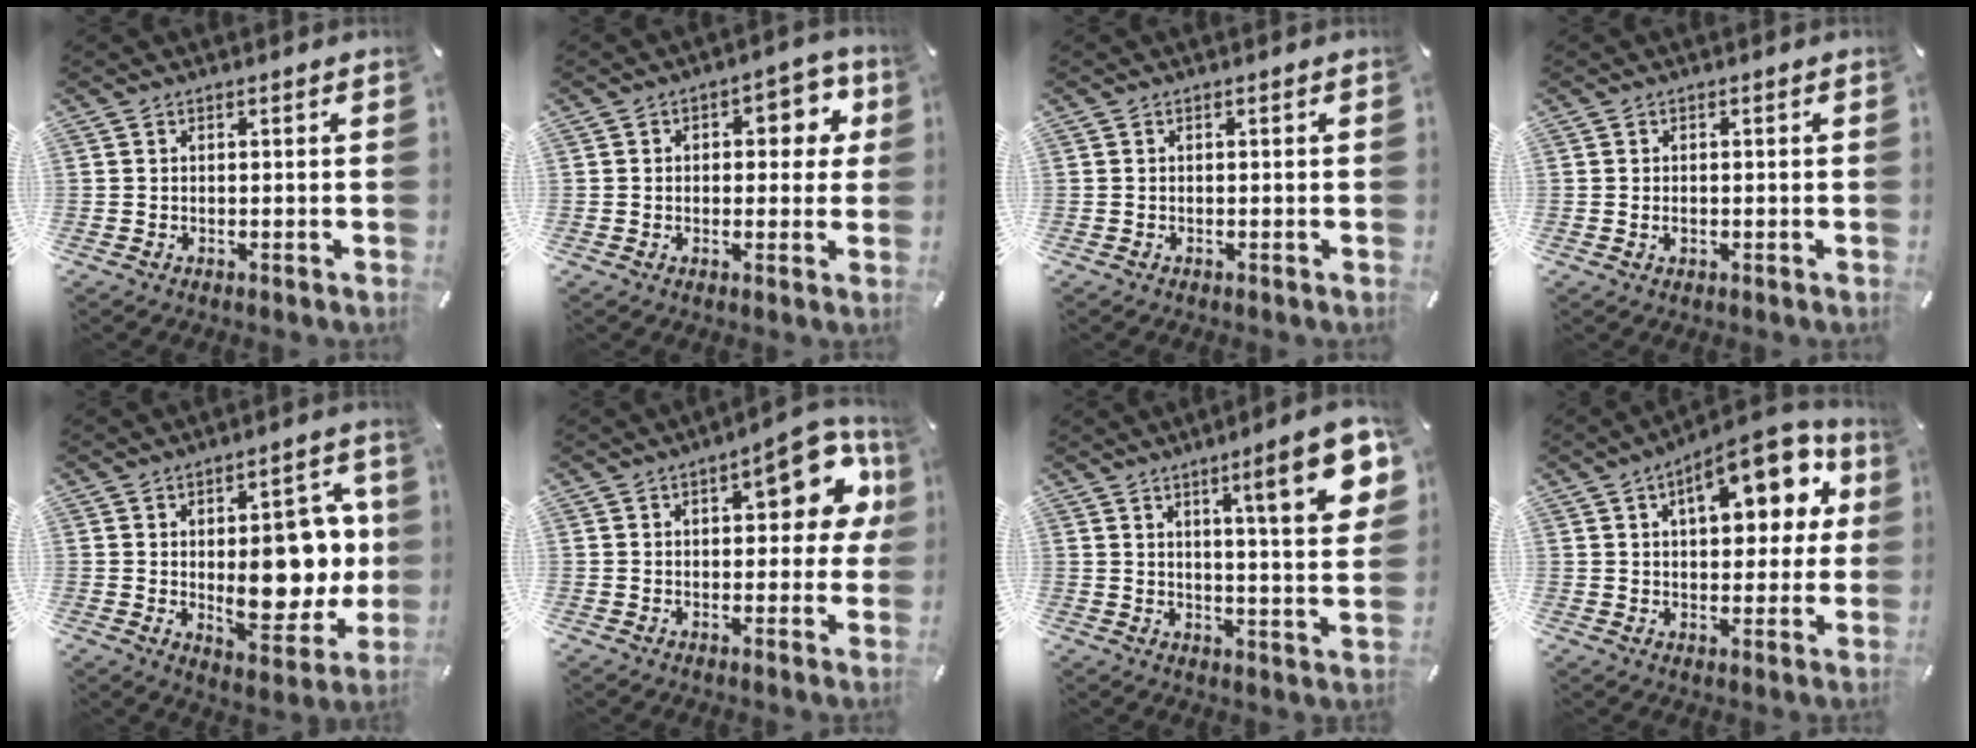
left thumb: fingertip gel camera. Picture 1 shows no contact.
{"total": 7.5, "force": [1.4, 4.8, 5.5], "torque": [-0.055, -0.006, 0.013]}
{"total": 0.0}
{"total": 1.2, "force": [-0.2, 0.7, 0.9], "torque": [-0.019, 0.002, -0.005]}
{"total": 18.9, "force": [0.5, 10.3, 15.9], "torque": [-0.195, -0.017, 0.014]}
{"total": 14.0, "force": [4.1, 6.3, 11.8], "torque": [-0.130, -0.018, 0.061]}
{"total": 15.6, "force": [7.2, 2.8, 13.6], "torque": [-0.191, -0.033, 0.101]}
{"total": 15.8, "force": [6.6, 8.0, 11.9], "torque": [-0.156, -0.021, 0.106]}